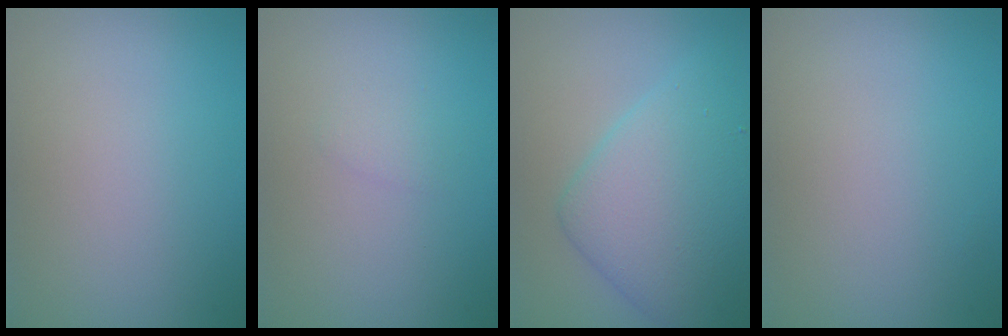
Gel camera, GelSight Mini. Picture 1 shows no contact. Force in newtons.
{"total": 0.8, "press": 0.8, "slide": 0.1}
{"total": 7.5, "press": 7.5, "slide": 0.2}
{"total": 0.0}